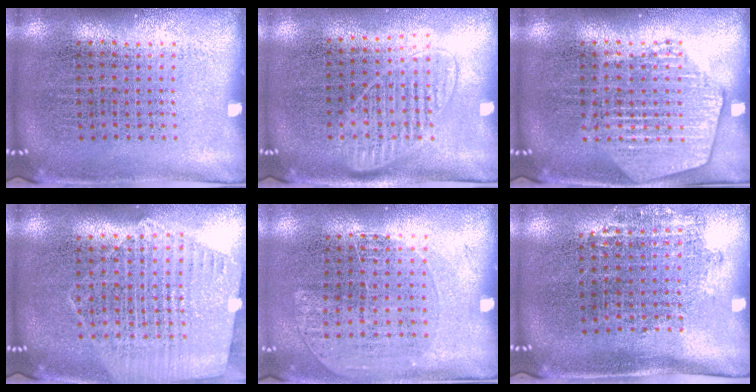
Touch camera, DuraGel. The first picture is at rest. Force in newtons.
{"total": 1.4, "press": 1.3, "slide": 0.6}
{"total": 2.8, "press": 2.7, "slide": 0.4}
{"total": 1.2, "press": 1.2, "slide": 0.3}
{"total": 1.2, "press": 1.0, "slide": 0.7}
{"total": 1.2, "press": 0.9, "slide": 0.8}